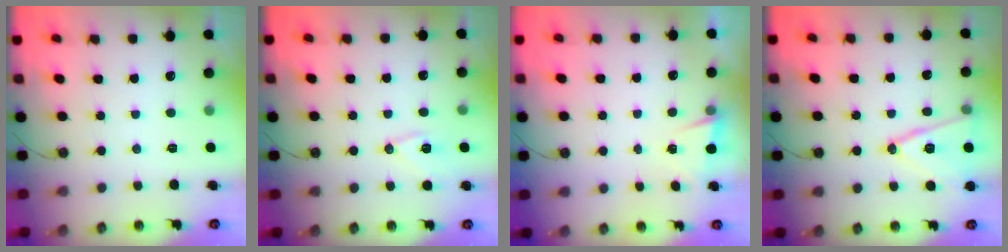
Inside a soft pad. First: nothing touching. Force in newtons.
{"total": 9.3, "press": 9.1, "slide": 1.9}
{"total": 1.3, "press": 0.7, "slide": 1.1}
{"total": 14.1, "press": 13.7, "slide": 3.3}